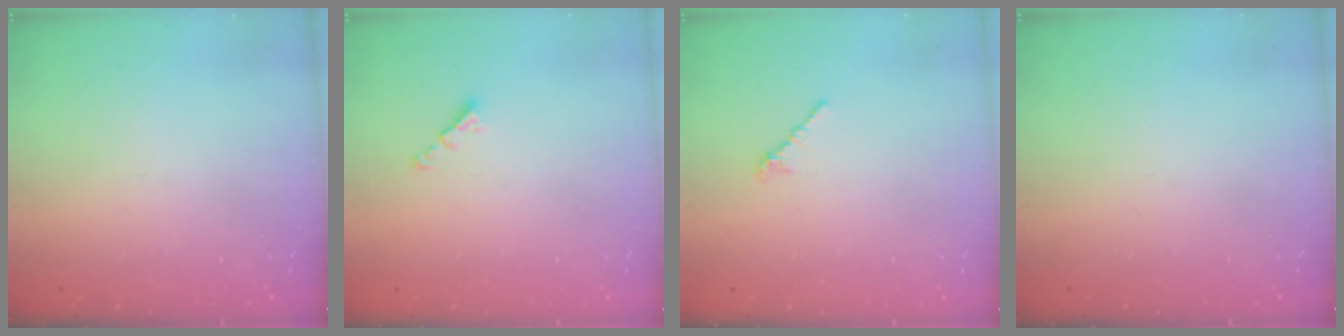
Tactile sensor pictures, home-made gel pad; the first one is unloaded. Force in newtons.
{"total": 2.1, "press": 2.1, "slide": 0.4}
{"total": 2.4, "press": 2.3, "slide": 0.7}
{"total": 0.0}